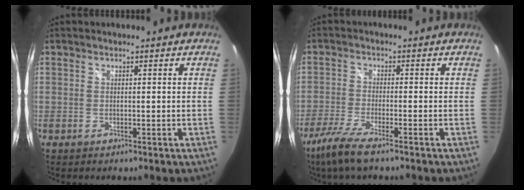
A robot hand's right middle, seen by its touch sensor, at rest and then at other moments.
{"total": 7.8, "force": [-5.8, 0.7, 5.2], "torque": [-0.129, -0.026, -0.111]}